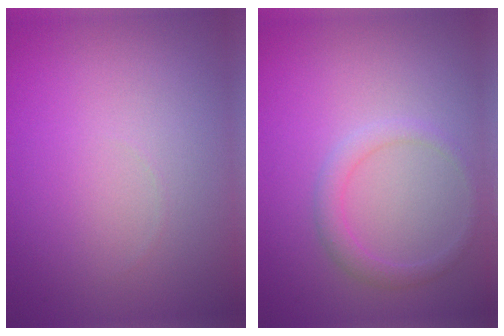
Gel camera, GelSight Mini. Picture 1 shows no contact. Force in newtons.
{"total": 1.7, "press": 1.7, "slide": 0.2}